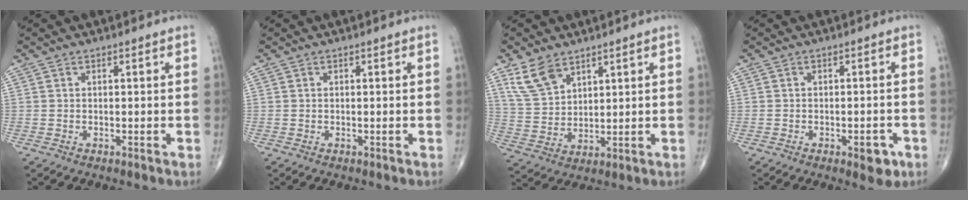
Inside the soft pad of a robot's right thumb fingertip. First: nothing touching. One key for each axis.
{"total": 0.0}
{"total": 8.0, "fx": 5.3, "fy": 4.5, "fz": 3.9, "tx": -0.065, "ty": -0.021, "tz": 0.115}
{"total": 4.0, "fx": -1.8, "fy": 1.8, "fz": 3.0, "tx": -0.023, "ty": 0.003, "tz": -0.019}